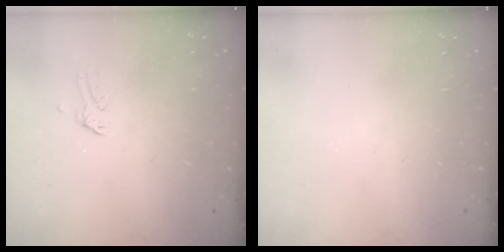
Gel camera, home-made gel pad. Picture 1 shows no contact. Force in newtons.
{"total": 0.0}